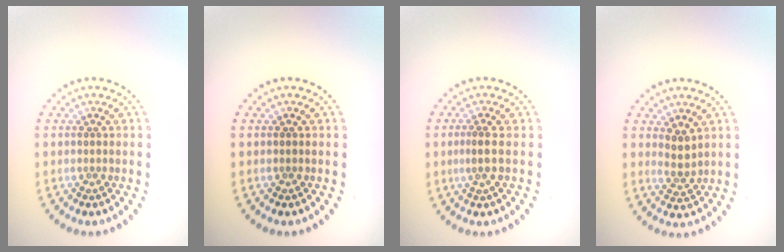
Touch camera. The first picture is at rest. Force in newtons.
{"total": 0.0}
{"total": 1.5, "press": 1.3, "slide": 0.8}
{"total": 1.6, "press": 1.3, "slide": 1.0}